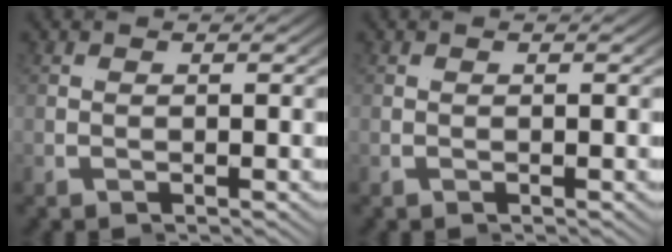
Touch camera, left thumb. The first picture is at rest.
{"total": 0.0}